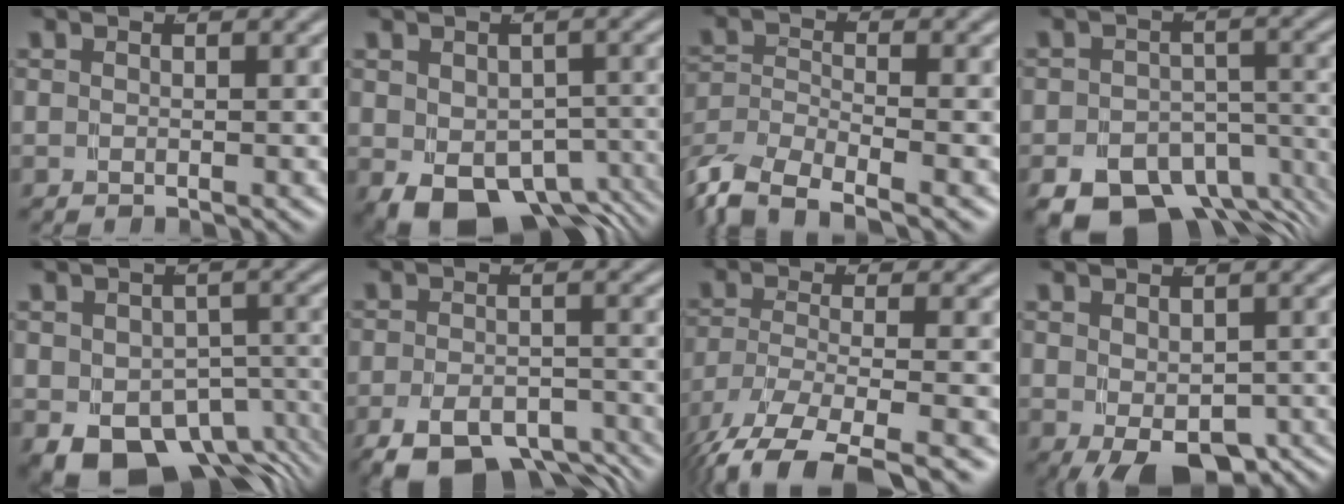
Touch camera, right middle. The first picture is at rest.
{"total": 11.3, "force": [-7.3, 6.8, 5.2], "torque": [-0.089, -0.047, -0.095]}
{"total": 8.5, "force": [-5.0, 5.6, 4.0], "torque": [-0.097, -0.032, -0.081]}
{"total": 12.6, "force": [-9.3, 7.1, 4.5], "torque": [-0.039, -0.023, -0.148]}
{"total": 13.2, "force": [-8.2, 8.5, 5.8], "torque": [-0.097, -0.052, -0.111]}
{"total": 9.6, "force": [-7.4, 4.2, 4.5], "torque": [-0.044, -0.016, -0.119]}
{"total": 9.2, "force": [-5.7, 4.3, 5.9], "torque": [-0.127, -0.045, -0.068]}
{"total": 7.3, "force": [-4.7, 3.3, 4.5], "torque": [-0.071, -0.037, -0.052]}